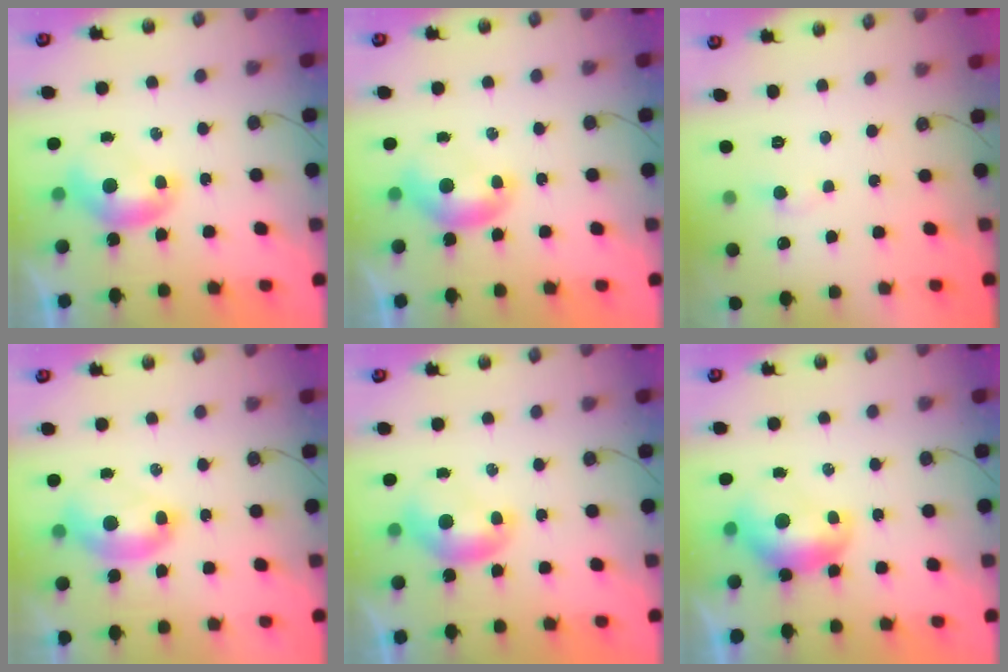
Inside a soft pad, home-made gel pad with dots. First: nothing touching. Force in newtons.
{"total": 0.0}
{"total": 1.3, "press": 1.2, "slide": 0.7}
{"total": 2.6, "press": 2.5, "slide": 0.5}
{"total": 0.0}
{"total": 1.3, "press": 1.2, "slide": 0.4}